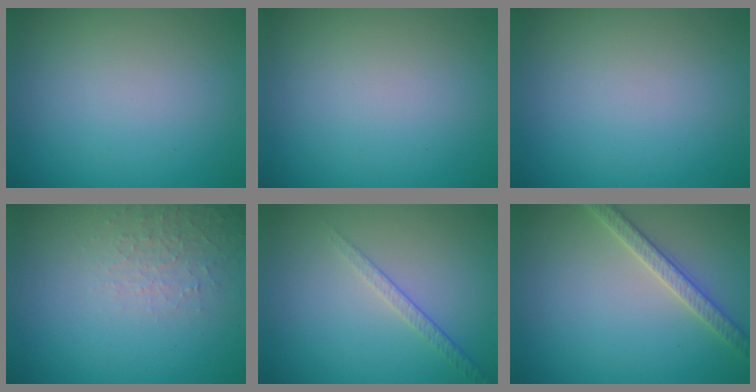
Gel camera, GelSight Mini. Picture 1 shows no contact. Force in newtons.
{"total": 0.0}
{"total": 0.0}
{"total": 2.1, "press": 2.0, "slide": 0.5}
{"total": 1.6, "press": 1.0, "slide": 1.3}
{"total": 2.8, "press": 2.8, "slide": 0.4}